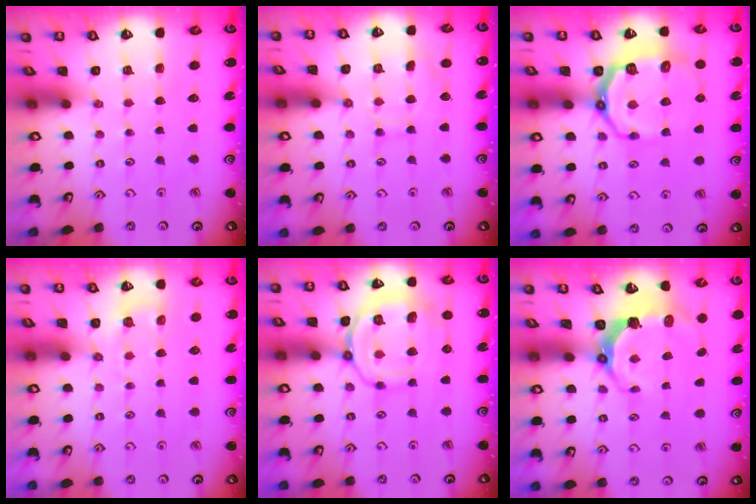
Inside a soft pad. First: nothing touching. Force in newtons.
{"total": 10.1, "press": 10.0, "slide": 0.9}
{"total": 13.3, "press": 12.7, "slide": 3.9}
{"total": 3.8, "press": 3.3, "slide": 1.8}
{"total": 13.6, "press": 13.6, "slide": 1.3}
{"total": 7.4, "press": 5.6, "slide": 4.8}